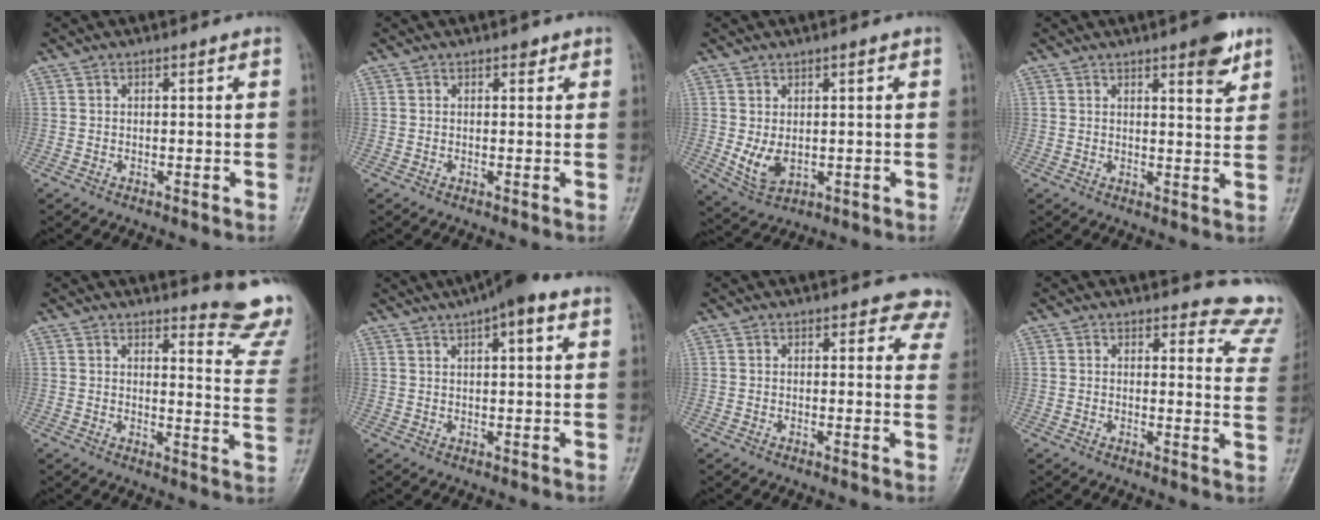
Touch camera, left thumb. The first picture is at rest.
{"total": 1.3, "force": [0.8, 0.8, 0.7], "torque": [0.001, -0.002, 0.006]}
{"total": 5.8, "force": [0.4, 3.6, 4.6], "torque": [-0.079, -0.010, 0.021]}
{"total": 5.8, "force": [3.5, 1.6, 4.3], "torque": [-0.046, -0.019, 0.043]}
{"total": 12.0, "force": [10.6, 2.3, 5.1], "torque": [-0.034, -0.113, 0.106]}
{"total": 9.0, "force": [4.8, 2.7, 7.1], "torque": [-0.101, 0.012, 0.065]}
{"total": 5.3, "force": [4.4, 2.8, 1.3], "torque": [0.028, -0.016, 0.024]}
{"total": 10.4, "force": [10.0, 2.8, 0.1], "torque": [0.052, -0.097, 0.074]}